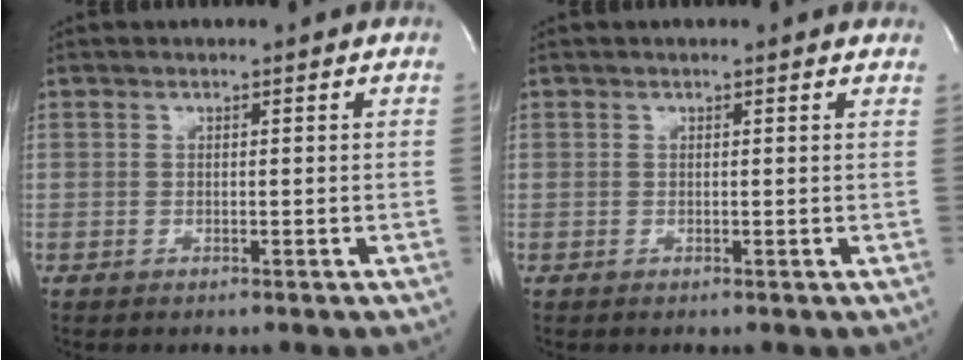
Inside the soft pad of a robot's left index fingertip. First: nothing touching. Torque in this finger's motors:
{"motor_torque": [0.35, -0.37, 0.08, 0.01]}